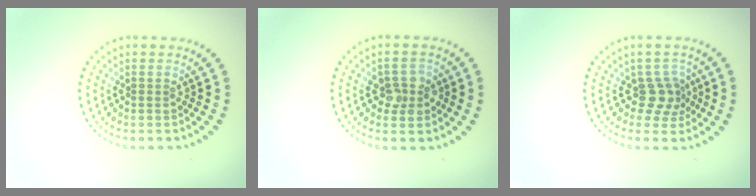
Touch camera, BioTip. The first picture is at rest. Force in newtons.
{"total": 2.4, "press": 2.4, "slide": 0.3}
{"total": 2.5, "press": 1.9, "slide": 1.7}